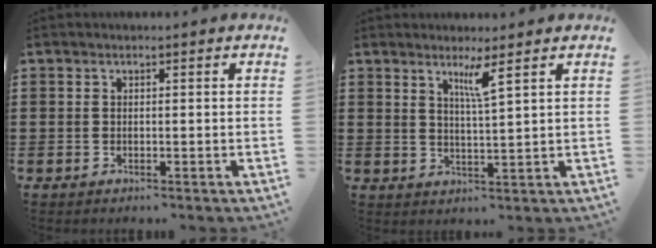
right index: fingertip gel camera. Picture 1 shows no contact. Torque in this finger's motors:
{"motor_torque": [0.30, -0.16, 0.29, 0.05]}